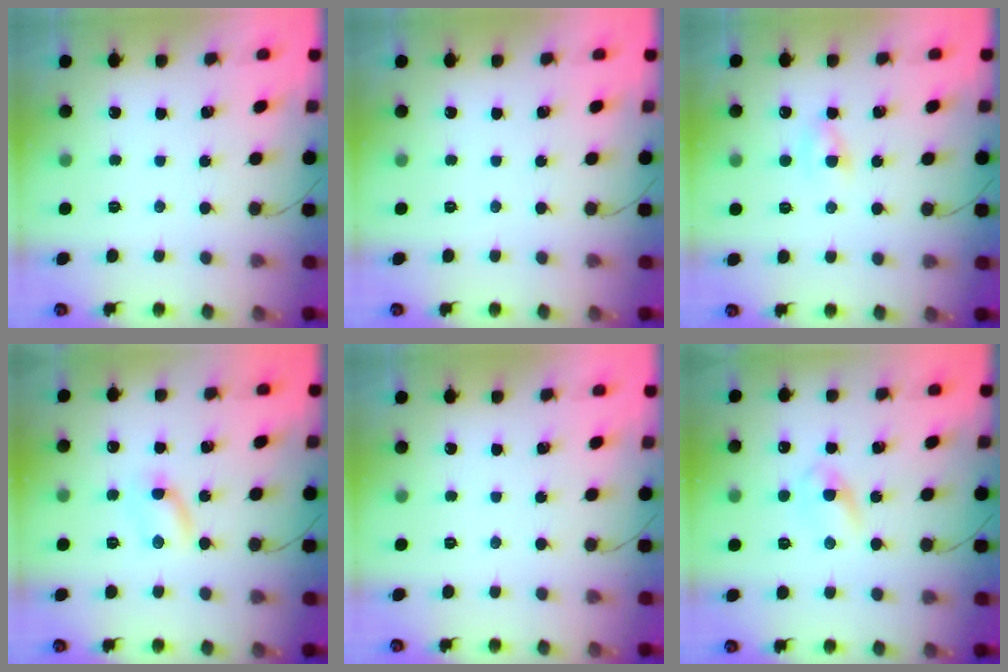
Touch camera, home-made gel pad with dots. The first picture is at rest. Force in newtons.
{"total": 0.0}
{"total": 2.4, "press": 2.1, "slide": 1.2}
{"total": 5.0, "press": 4.9, "slide": 1.3}
{"total": 0.0}
{"total": 2.7, "press": 2.5, "slide": 1.1}